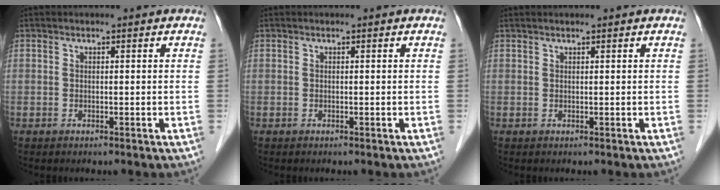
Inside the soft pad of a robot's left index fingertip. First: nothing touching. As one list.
[{"total": 0.0}, {"total": 0.7, "force": [0.6, -0.1, 0.3], "torque": [-0.008, 0.009, 0.015]}]